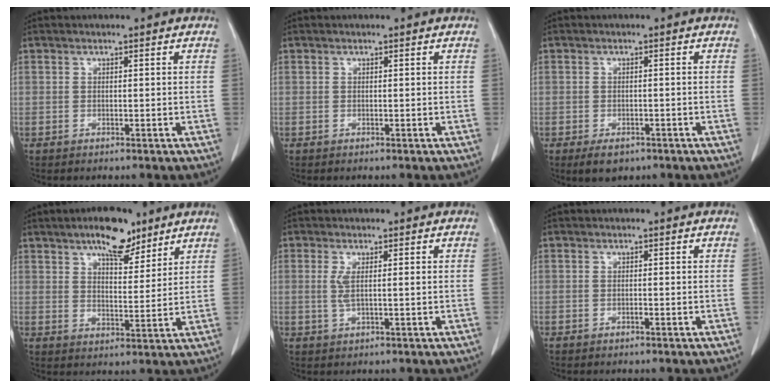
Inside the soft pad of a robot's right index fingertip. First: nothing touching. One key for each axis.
{"total": 0.0}
{"total": 3.3, "fx": -2.1, "fy": 1.8, "fz": 1.8, "tx": -0.029, "ty": -0.003, "tz": -0.024}
{"total": 8.8, "fx": 6.2, "fy": 2.9, "fz": 5.5, "tx": -0.087, "ty": 0.003, "tz": 0.101}
{"total": 2.7, "fx": 0.4, "fy": 0.4, "fz": 2.7, "tx": -0.059, "ty": 0.003, "tz": 0.011}
{"total": 0.0}